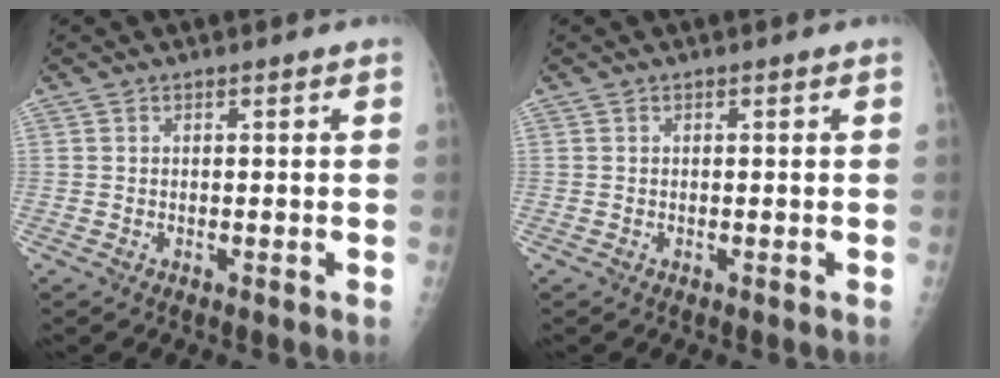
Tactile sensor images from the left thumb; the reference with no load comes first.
{"total": 0.0}